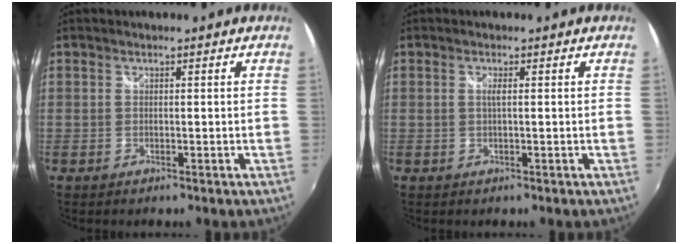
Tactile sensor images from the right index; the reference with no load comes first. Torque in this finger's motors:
{"motor_torque": [0.20, 0.22, 0.00, 0.01]}